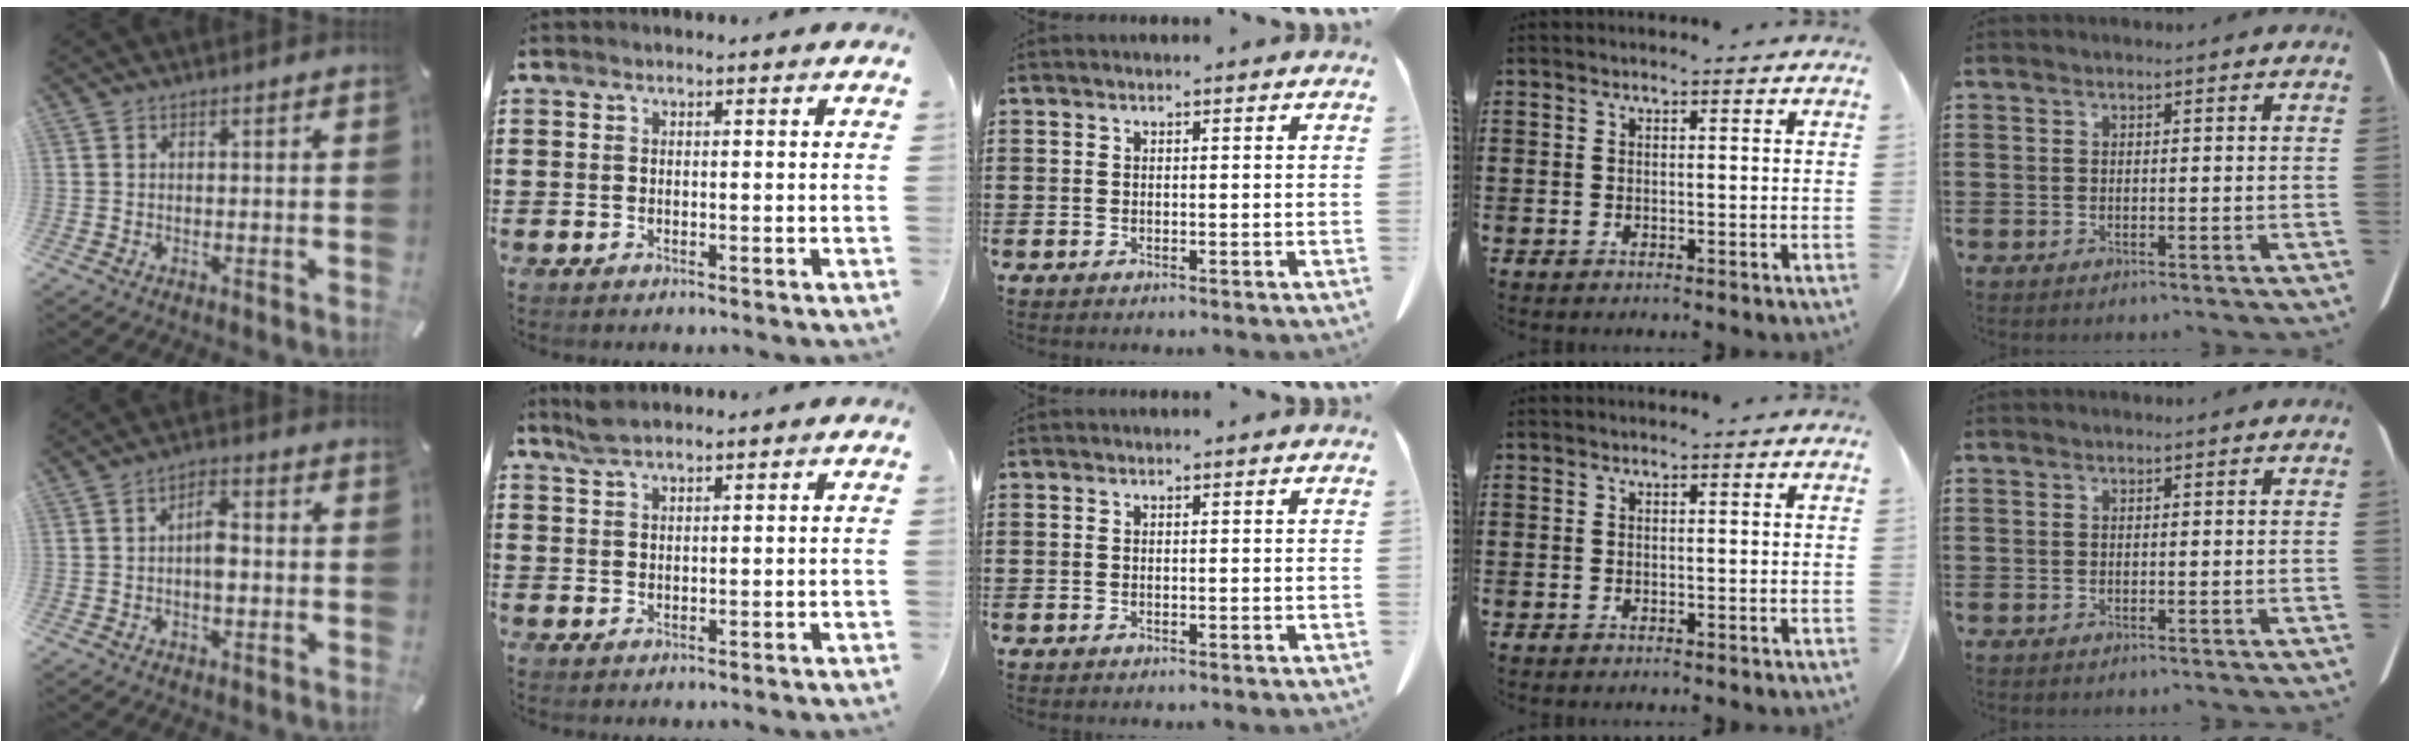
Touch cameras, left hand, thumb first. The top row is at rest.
{"thumb": {"total": 4.9, "force": [-0.6, 2.6, 4.1], "torque": [-0.058, 0.004, -0.014]}, "index": {"total": 2.9, "force": [2.4, 0.7, 1.5], "torque": [-0.035, 0.004, 0.045]}}